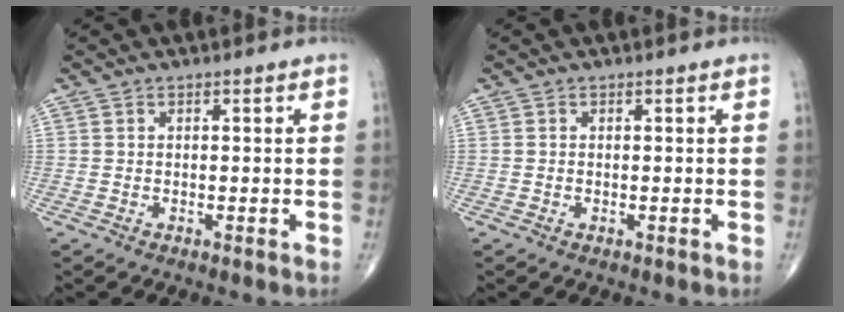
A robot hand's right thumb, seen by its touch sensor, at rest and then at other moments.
{"total": 0.0}